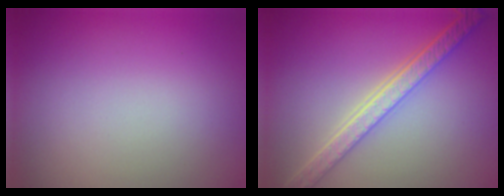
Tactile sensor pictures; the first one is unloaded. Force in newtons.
{"total": 5.5, "press": 4.3, "slide": 3.4}